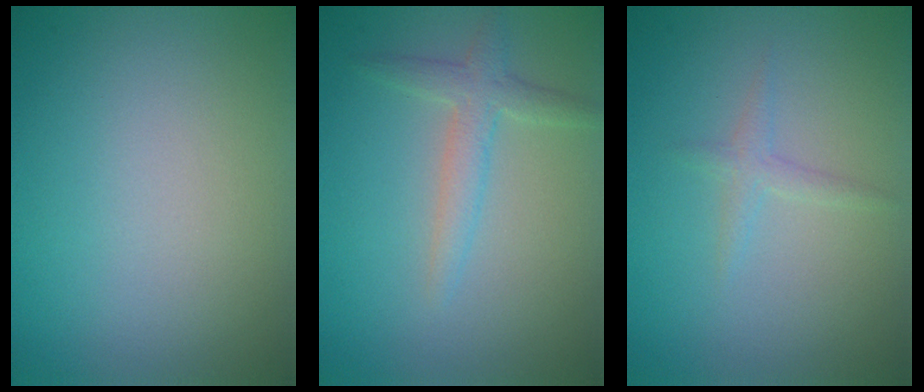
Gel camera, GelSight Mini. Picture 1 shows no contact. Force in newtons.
{"total": 2.3, "press": 2.3, "slide": 0.1}
{"total": 1.2, "press": 1.2, "slide": 0.0}